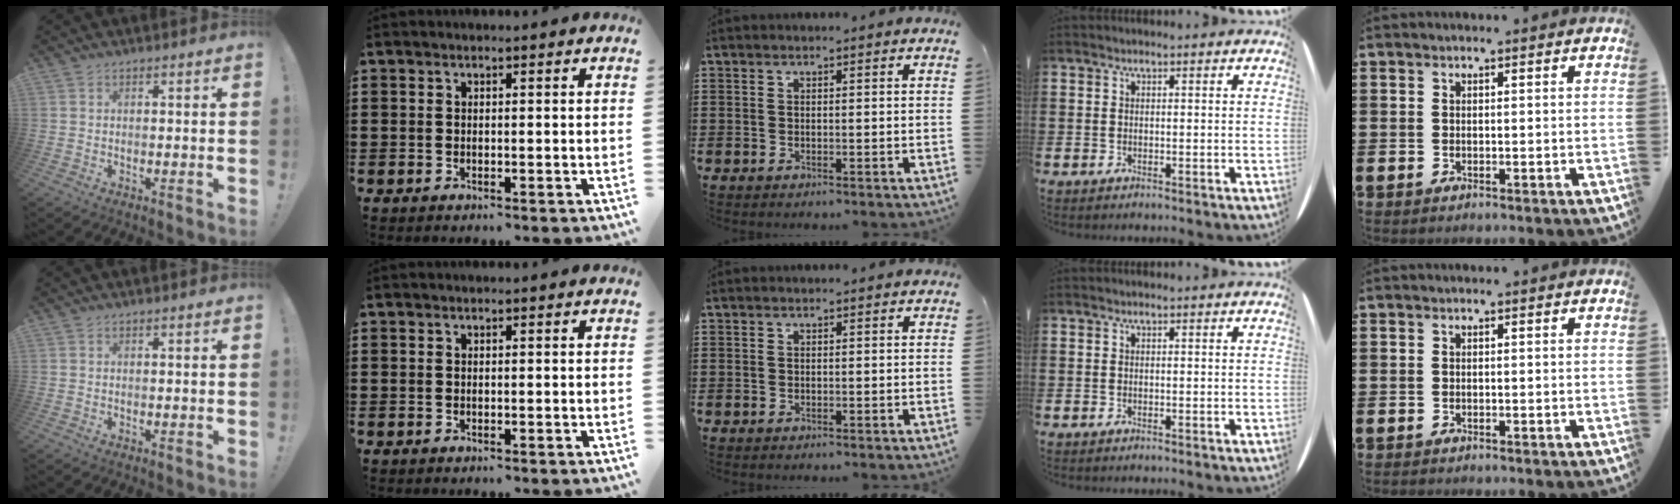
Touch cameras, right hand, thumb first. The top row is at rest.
{}